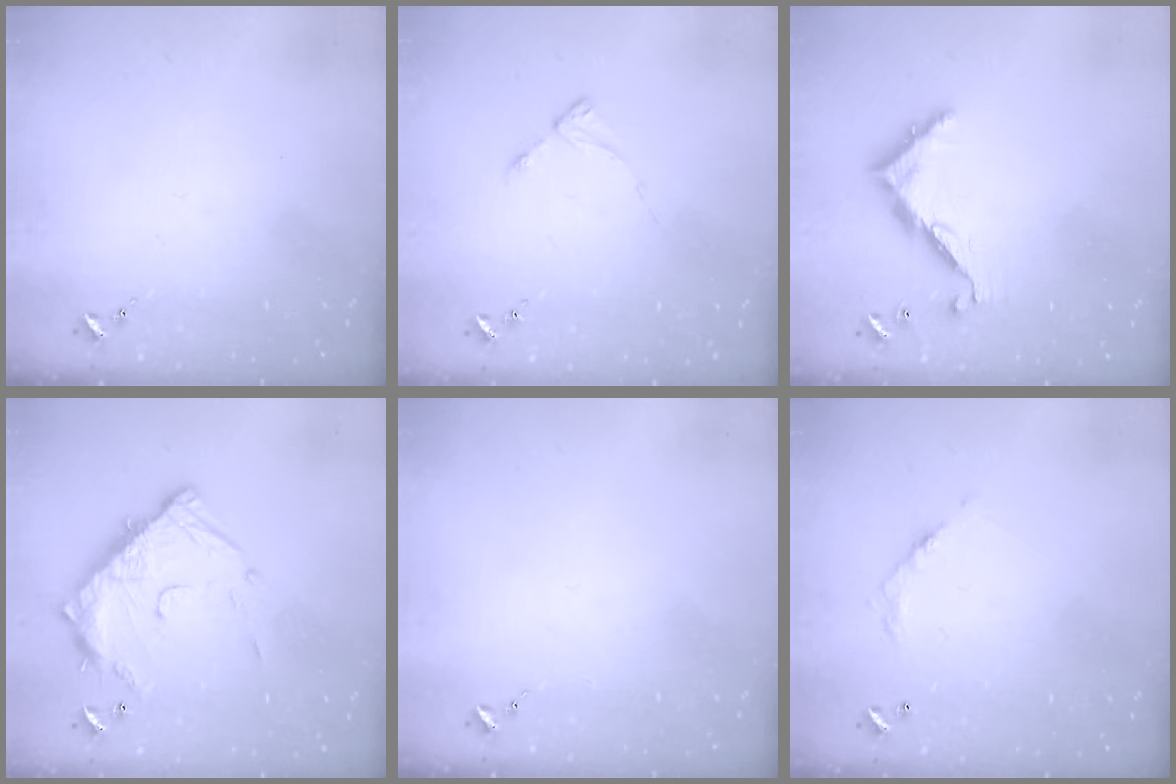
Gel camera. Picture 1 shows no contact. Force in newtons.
{"total": 2.7, "press": 2.7, "slide": 0.4}
{"total": 8.9, "press": 8.9, "slide": 0.6}
{"total": 15.4, "press": 15.4, "slide": 1.4}
{"total": 0.0}
{"total": 6.0, "press": 6.0, "slide": 0.3}